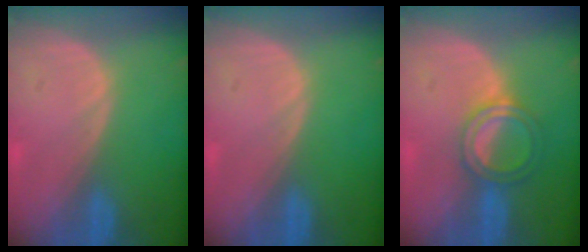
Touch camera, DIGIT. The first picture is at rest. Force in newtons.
{"total": 0.0}
{"total": 5.1, "press": 4.7, "slide": 1.9}